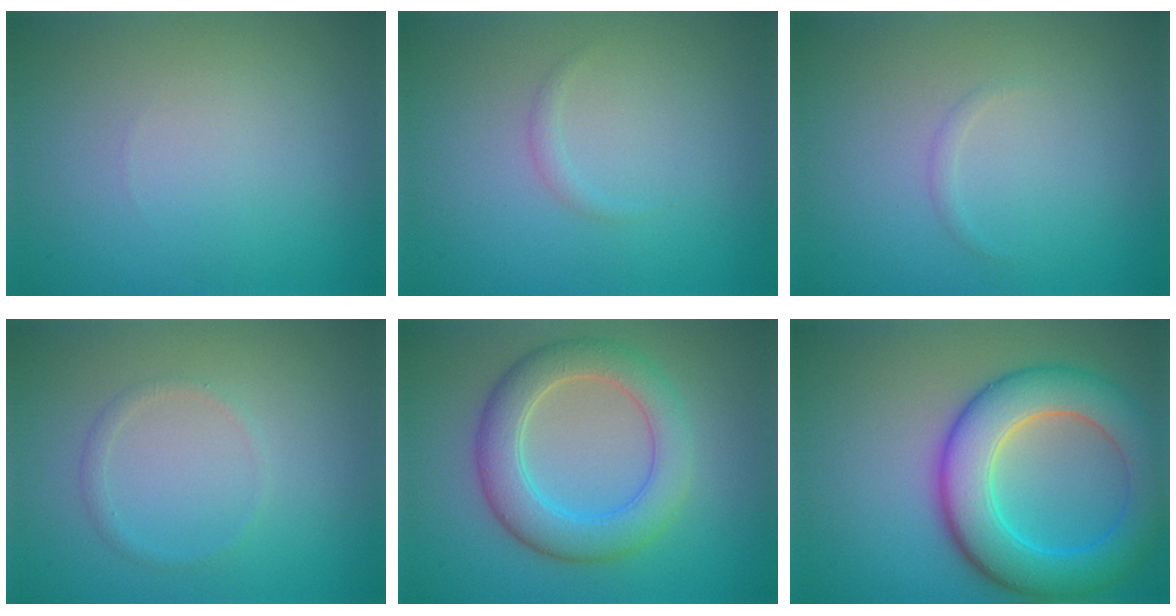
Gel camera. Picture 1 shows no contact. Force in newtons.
{"total": 0.7, "press": 0.7, "slide": 0.0}
{"total": 0.5, "press": 0.5, "slide": 0.0}
{"total": 0.9, "press": 0.9, "slide": 0.1}
{"total": 5.6, "press": 5.6, "slide": 0.3}
{"total": 8.5, "press": 8.5, "slide": 0.5}